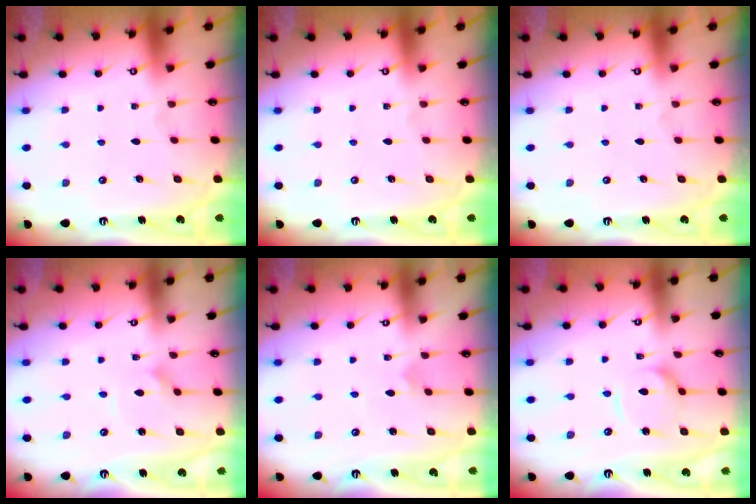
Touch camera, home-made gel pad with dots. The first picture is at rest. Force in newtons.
{"total": 0.0}
{"total": 0.0}
{"total": 1.8, "press": 1.8, "slide": 0.0}
{"total": 3.0, "press": 3.0, "slide": 0.2}
{"total": 6.0, "press": 6.0, "slide": 0.3}